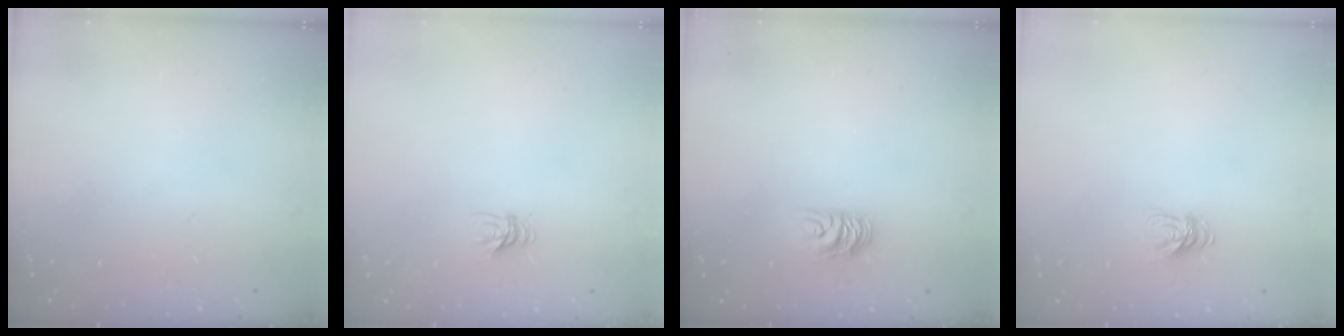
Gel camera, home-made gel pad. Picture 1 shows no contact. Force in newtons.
{"total": 4.2, "press": 4.2, "slide": 0.5}
{"total": 6.2, "press": 6.2, "slide": 0.4}
{"total": 6.3, "press": 6.3, "slide": 0.6}